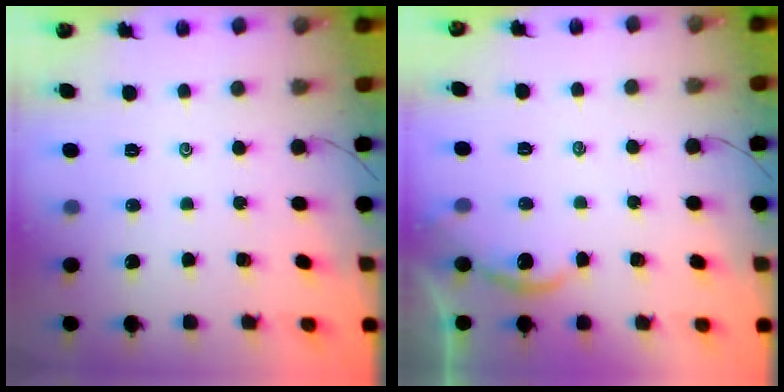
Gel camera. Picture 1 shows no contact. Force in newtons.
{"total": 2.9, "press": 2.9, "slide": 0.1}